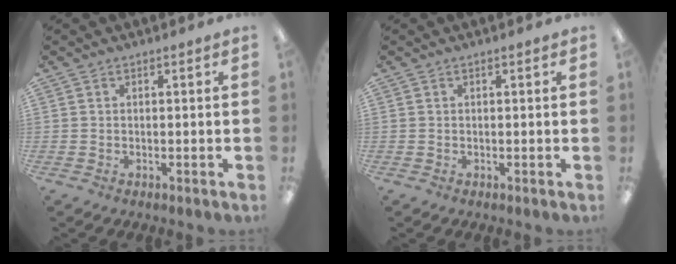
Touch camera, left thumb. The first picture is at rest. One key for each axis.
{"total": 0.0}